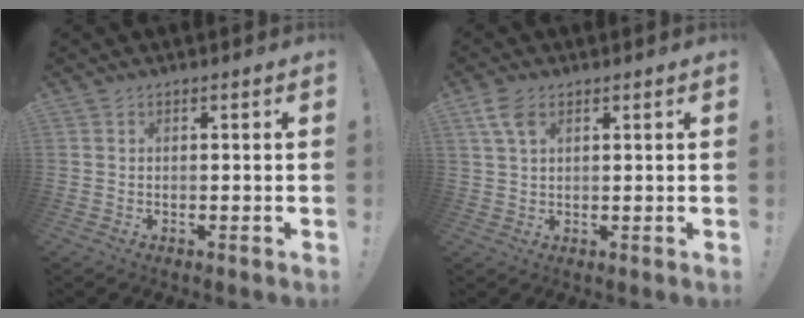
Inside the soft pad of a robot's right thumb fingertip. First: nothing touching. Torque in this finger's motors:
{"motor_torque": [0.65, 0.57, 0.54, 0.21, 0.15]}